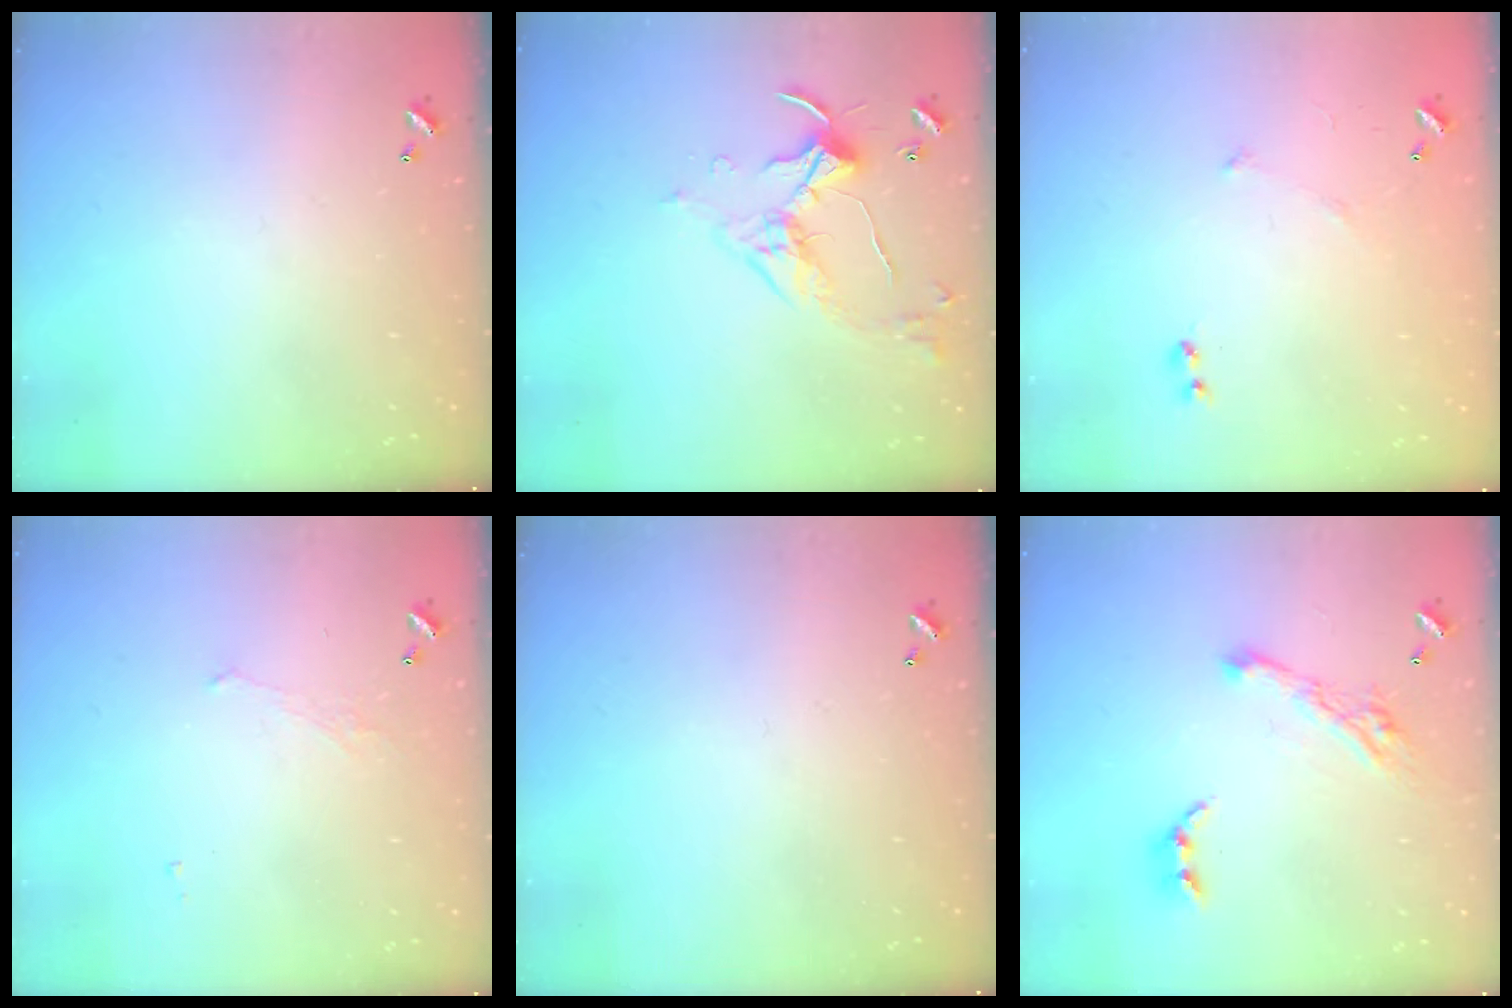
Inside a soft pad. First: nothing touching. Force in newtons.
{"total": 5.0, "press": 5.0, "slide": 0.5}
{"total": 5.7, "press": 5.7, "slide": 0.8}
{"total": 1.1, "press": 0.8, "slide": 0.7}
{"total": 0.0}
{"total": 9.2, "press": 9.1, "slide": 1.1}